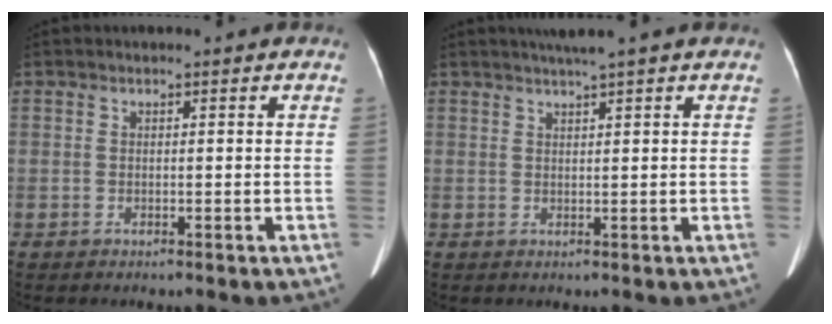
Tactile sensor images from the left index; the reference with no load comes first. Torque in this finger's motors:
{"motor_torque": [0.16, -0.33, 0.05, 0.05]}